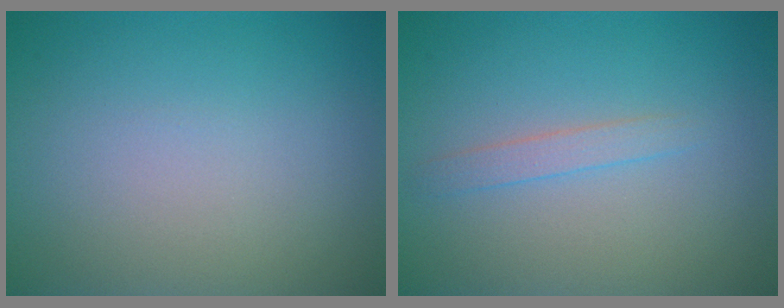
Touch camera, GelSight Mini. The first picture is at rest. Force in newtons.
{"total": 1.3, "press": 1.3, "slide": 0.1}